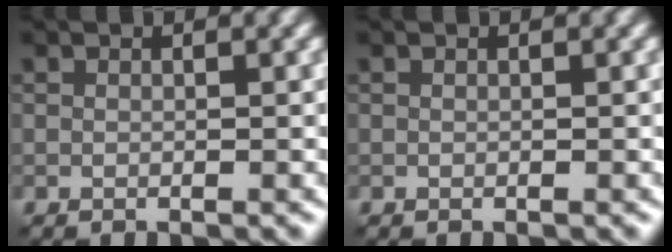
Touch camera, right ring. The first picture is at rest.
{"total": 0.0}